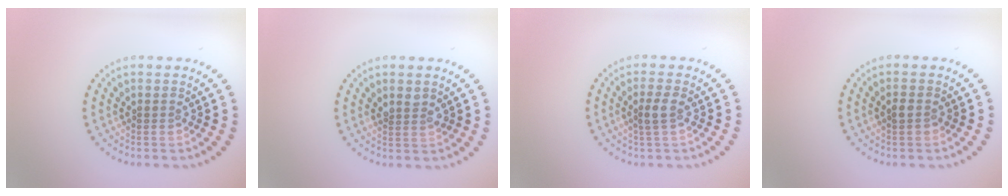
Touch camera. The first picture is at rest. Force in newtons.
{"total": 1.3, "press": 1.2, "slide": 0.6}
{"total": 1.5, "press": 1.3, "slide": 0.7}
{"total": 1.0, "press": 1.0, "slide": 0.2}